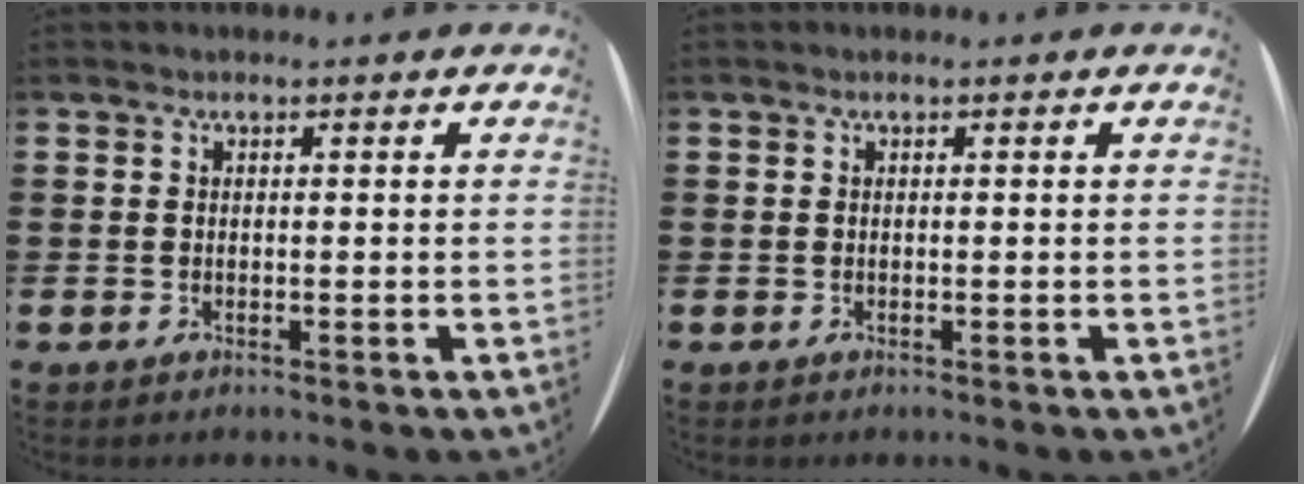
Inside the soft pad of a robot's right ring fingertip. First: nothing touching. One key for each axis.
{"total": 0.0}